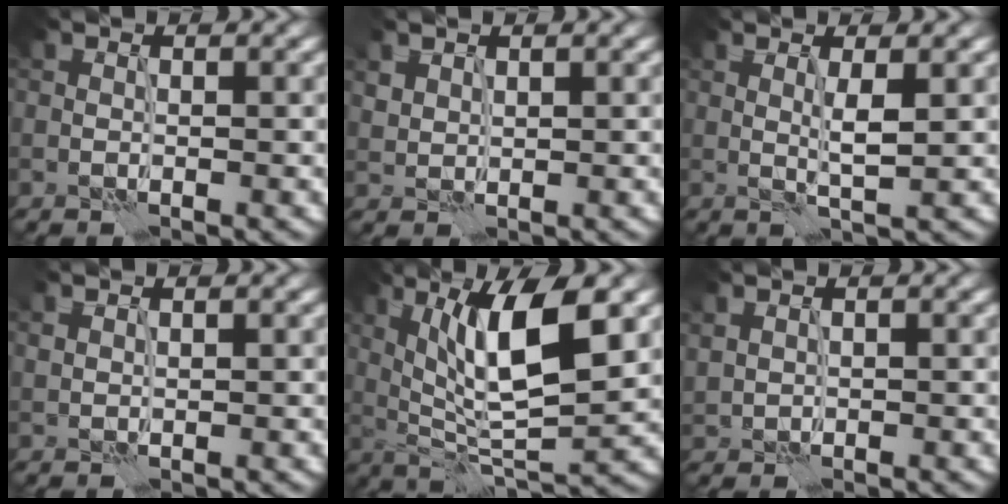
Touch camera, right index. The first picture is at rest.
{"total": 1.3, "force": [1.1, 0.6, 0.3], "torque": [-0.011, -0.002, 0.026]}
{"total": 1.8, "force": [0.4, -0.1, 1.7], "torque": [-0.032, -0.002, 0.007]}
{"total": 0.6, "force": [0.6, 0.0, 0.1], "torque": [-0.006, 0.000, 0.014]}
{"total": 9.9, "force": [3.0, 2.8, 9.0], "torque": [-0.149, -0.004, 0.057]}
{"total": 0.9, "force": [0.8, 0.4, 0.2], "torque": [-0.007, 0.001, 0.021]}